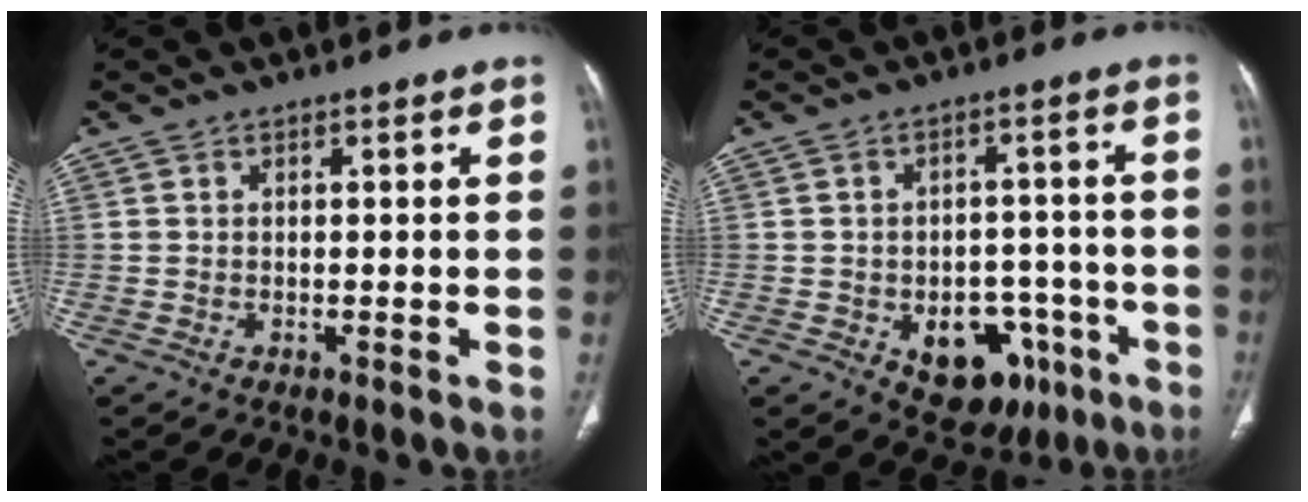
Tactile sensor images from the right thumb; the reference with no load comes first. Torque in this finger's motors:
{"motor_torque": [5.01, 0.00, 0.62, -0.52, 0.02]}